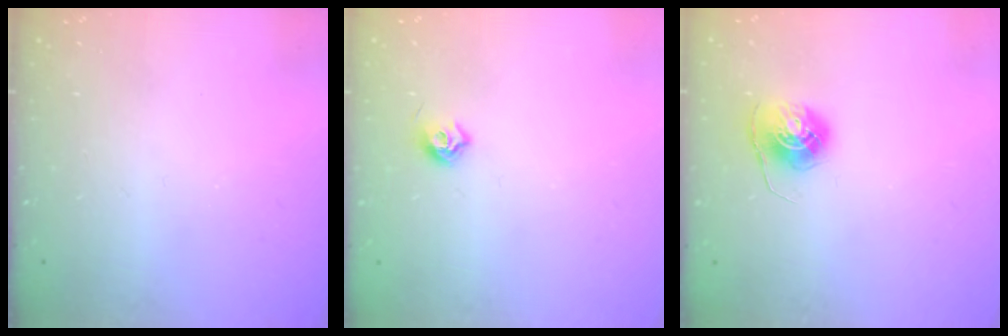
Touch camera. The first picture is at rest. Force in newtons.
{"total": 6.0, "press": 5.9, "slide": 1.0}
{"total": 6.9, "press": 6.9, "slide": 0.5}